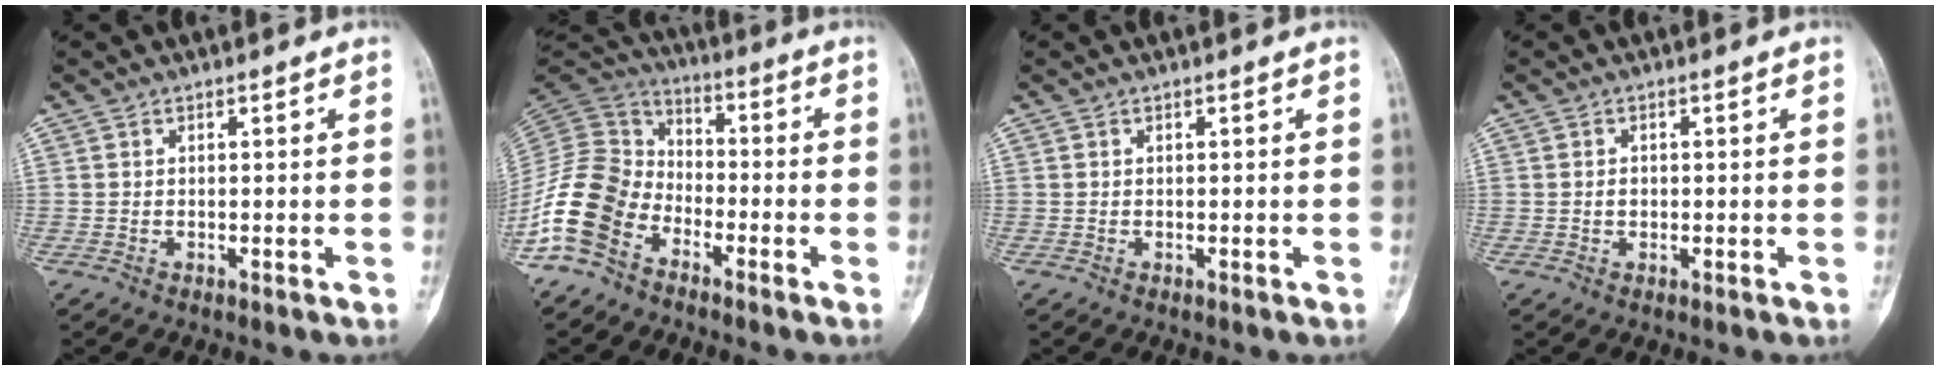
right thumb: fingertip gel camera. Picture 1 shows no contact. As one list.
[{"total": 13.4, "force": [-7.5, 9.2, 6.3], "torque": [-0.119, 0.059, -0.162]}, {"total": 0.0}, {"total": 1.1, "force": [-0.1, 0.9, 0.7], "torque": [-0.006, 0.003, -0.002]}]